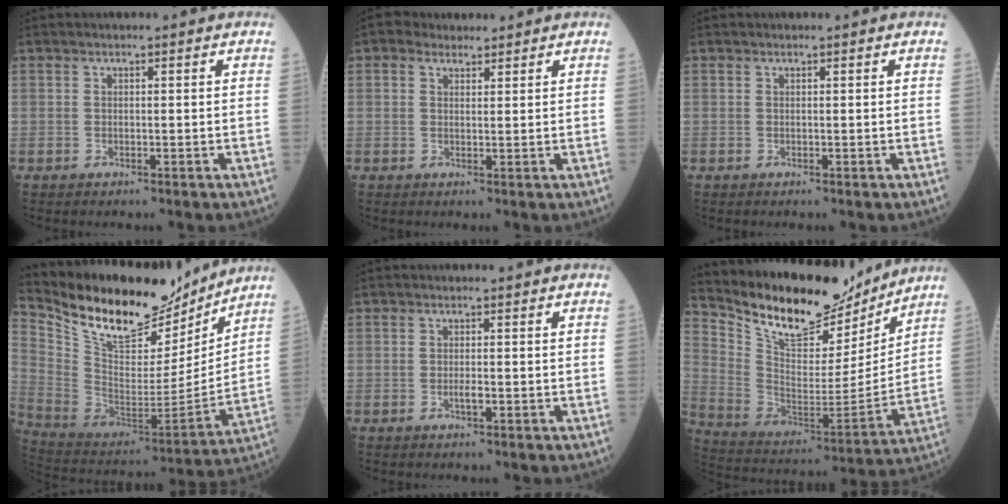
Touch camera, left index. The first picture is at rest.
{"total": 2.6, "force": [1.9, 1.6, 0.6], "torque": [-0.015, 0.018, 0.030]}
{"total": 0.0}
{"total": 21.8, "force": [18.5, 6.5, 9.5], "torque": [-0.187, -0.018, 0.318]}
{"total": 1.1, "force": [-0.3, 0.3, 1.0], "torque": [-0.022, -0.001, -0.006]}
{"total": 19.2, "force": [16.8, 5.9, 7.3], "torque": [-0.143, -0.023, 0.282]}